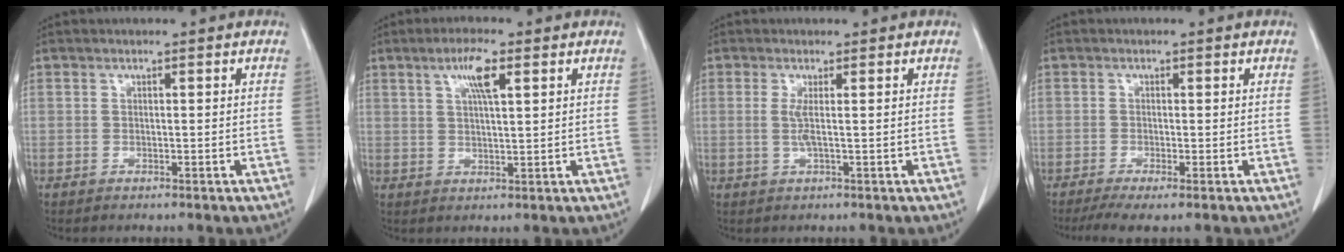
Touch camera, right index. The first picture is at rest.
{"total": 5.0, "force": [2.4, 0.7, 4.4], "torque": [-0.081, 0.003, 0.042]}
{"total": 2.1, "force": [0.1, -0.2, 2.1], "torque": [-0.051, -0.003, 0.002]}
{"total": 3.4, "force": [-2.1, 0.6, 2.5], "torque": [-0.045, -0.009, -0.036]}